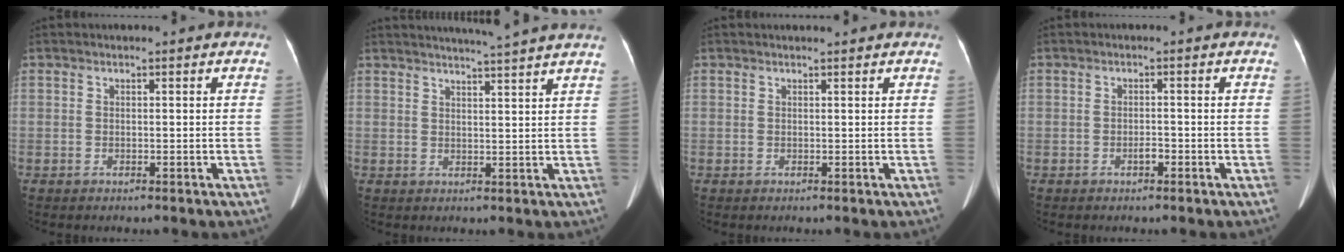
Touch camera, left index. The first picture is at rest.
{"total": 9.3, "force": [8.4, -1.6, 3.6], "torque": [-0.050, 0.001, 0.098]}
{"total": 1.5, "force": [1.5, -0.1, 0.4], "torque": [-0.006, 0.011, 0.023]}
{"total": 1.2, "force": [-0.8, 0.4, 0.8], "torque": [-0.013, 0.002, -0.011]}